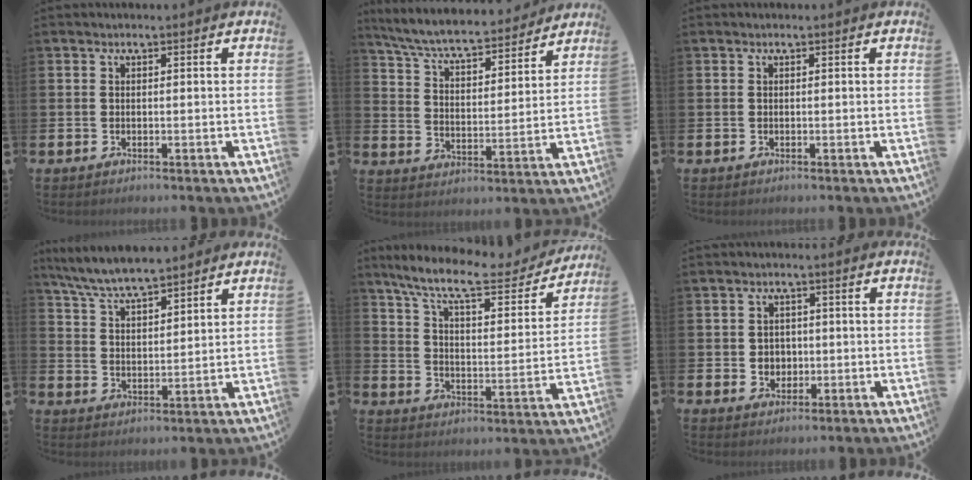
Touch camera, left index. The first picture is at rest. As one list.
[{"total": 7.3, "force": [6.8, 1.0, 2.4], "torque": [-0.080, -0.048, 0.116]}, {"total": 0.0}, {"total": 6.8, "force": [6.6, 0.7, 1.6], "torque": [-0.062, -0.028, 0.121]}, {"total": 10.6, "force": [8.9, 2.4, 5.2], "torque": [-0.125, -0.050, 0.147]}, {"total": 2.7, "force": [0.3, 2.5, 0.7], "torque": [-0.007, 0.003, -0.003]}]